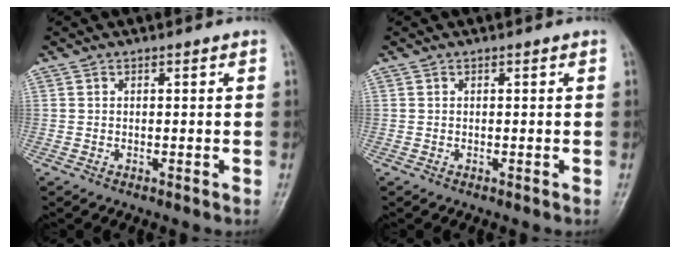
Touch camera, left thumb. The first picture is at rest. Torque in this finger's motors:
{"motor_torque": [-0.04, 0.05, -0.01, -0.06, 0.00]}